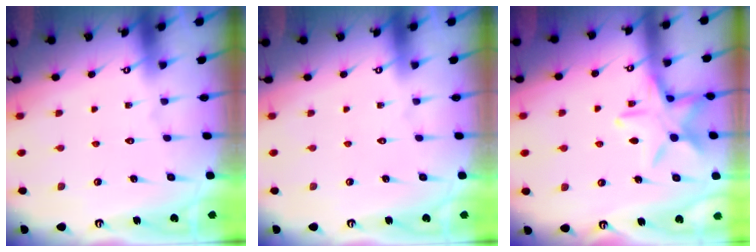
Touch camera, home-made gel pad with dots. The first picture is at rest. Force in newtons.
{"total": 0.0}
{"total": 12.4, "press": 12.3, "slide": 0.7}